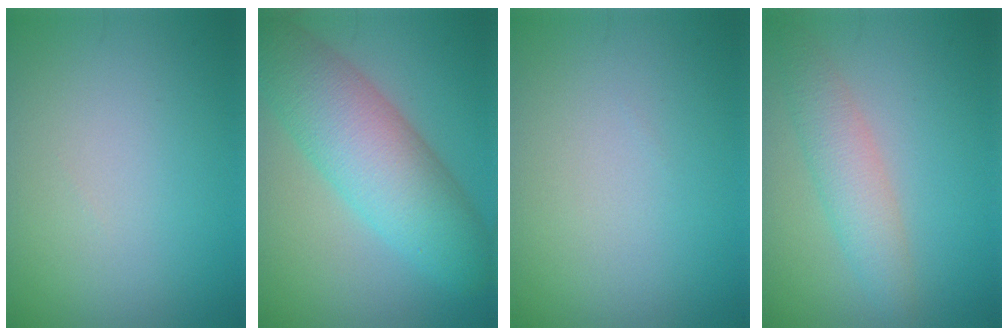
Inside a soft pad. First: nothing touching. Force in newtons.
{"total": 8.7, "press": 8.7, "slide": 0.2}
{"total": 0.0}
{"total": 3.3, "press": 3.3, "slide": 0.1}